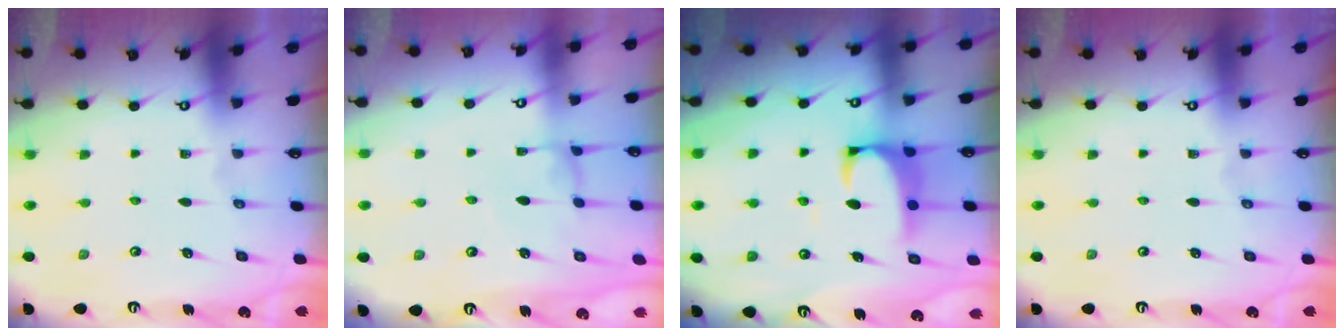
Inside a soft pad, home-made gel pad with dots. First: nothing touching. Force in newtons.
{"total": 0.7, "press": 0.5, "slide": 0.5}
{"total": 2.3, "press": 2.1, "slide": 0.9}
{"total": 0.0}